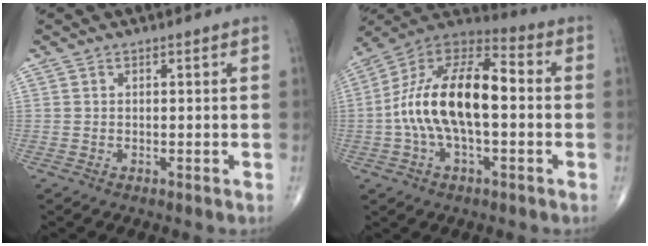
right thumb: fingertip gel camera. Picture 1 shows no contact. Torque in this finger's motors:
{"motor_torque": [2.46, 2.55, 1.27, -1.08, 0.54]}